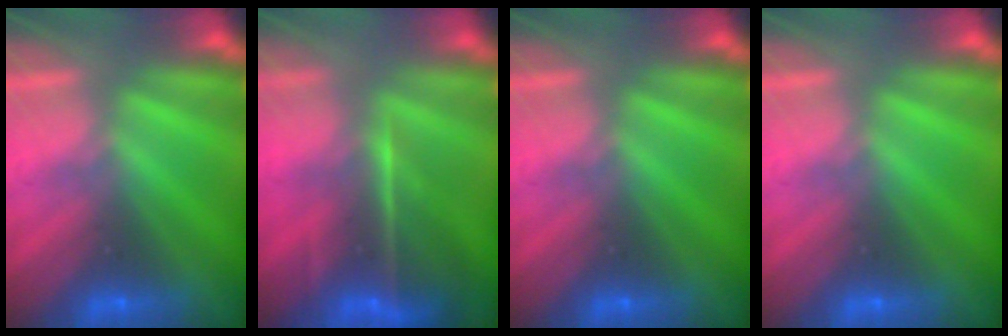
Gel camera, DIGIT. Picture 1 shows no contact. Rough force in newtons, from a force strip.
{"total": 7.6}
{"total": 0.0}
{"total": 0.0}